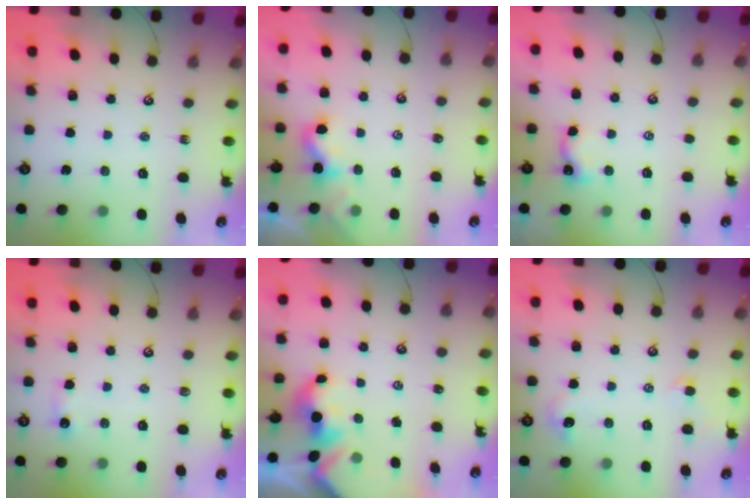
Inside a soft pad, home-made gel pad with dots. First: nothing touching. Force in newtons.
{"total": 1.0, "press": 0.9, "slide": 0.5}
{"total": 1.0, "press": 1.0, "slide": 0.2}
{"total": 2.6, "press": 2.6, "slide": 0.4}
{"total": 1.6, "press": 1.6, "slide": 0.2}
{"total": 1.5, "press": 1.3, "slide": 0.6}